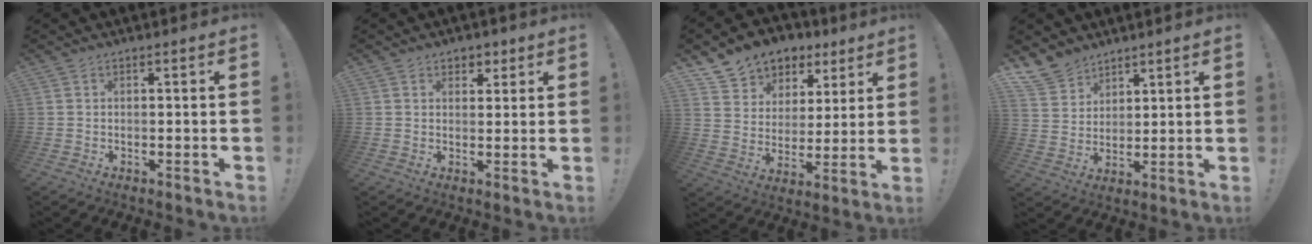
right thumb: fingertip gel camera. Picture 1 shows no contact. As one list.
[{"total": 3.7, "force": [2.1, 2.9, 0.7], "torque": [0.004, -0.011, 0.035]}, {"total": 9.3, "force": [6.1, 6.8, 1.4], "torque": [-0.020, -0.053, 0.118]}, {"total": 9.2, "force": [7.4, 5.3, 1.4], "torque": [-0.036, -0.052, 0.148]}]